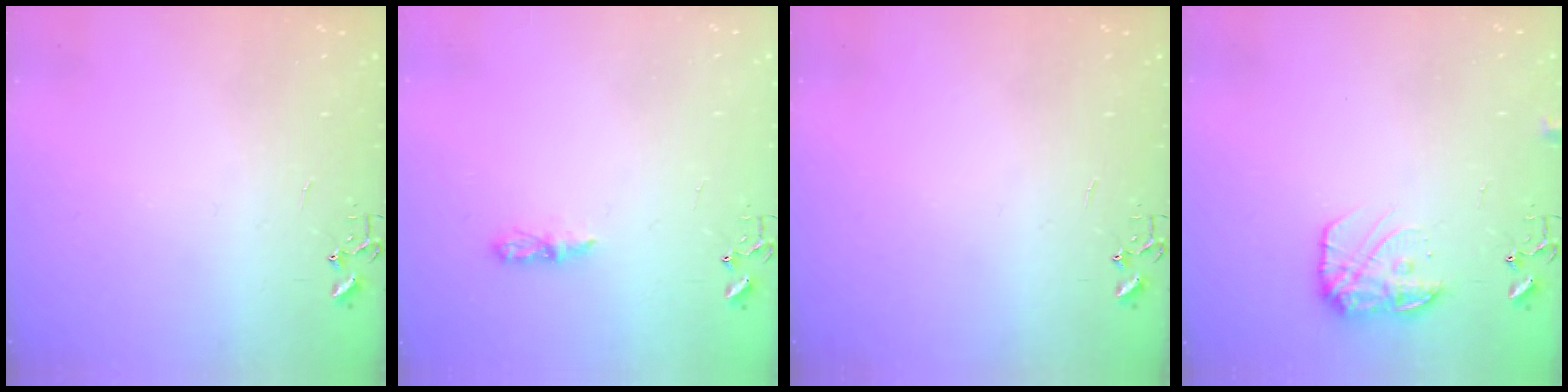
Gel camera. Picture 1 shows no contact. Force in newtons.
{"total": 5.0, "press": 4.9, "slide": 0.5}
{"total": 0.0}
{"total": 11.9, "press": 11.9, "slide": 0.4}